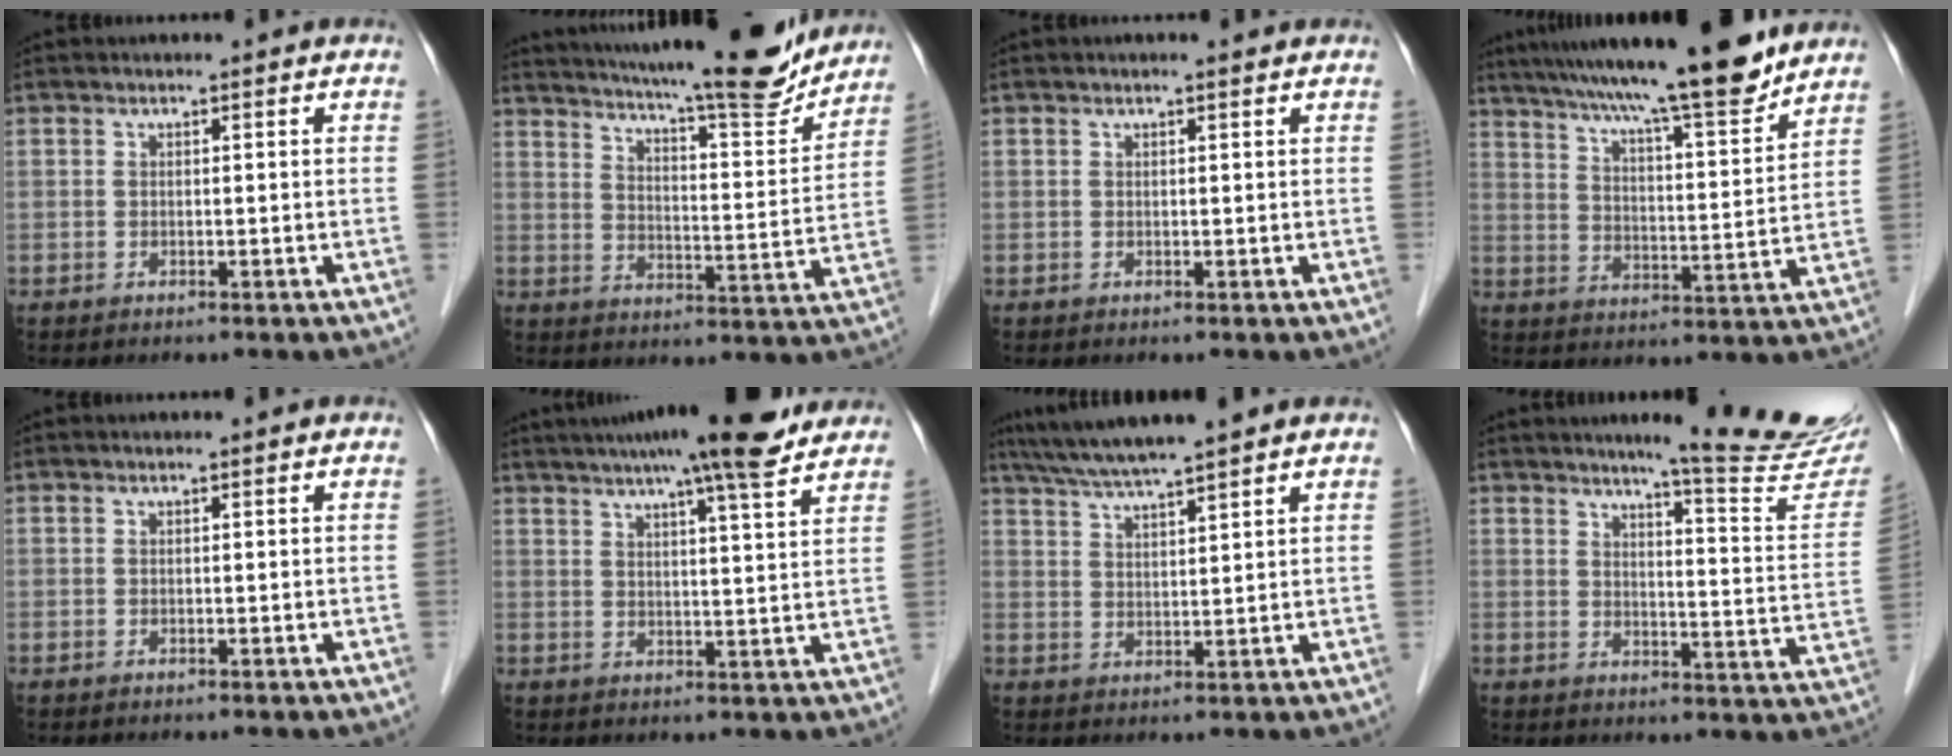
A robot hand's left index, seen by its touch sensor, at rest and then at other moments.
{"total": 20.7, "force": [18.7, 2.0, 8.8], "torque": [-0.139, -0.037, 0.249]}
{"total": 0.8, "force": [0.6, 0.0, 0.6], "torque": [-0.012, 0.002, 0.009]}
{"total": 18.1, "force": [15.2, 0.6, 9.8], "torque": [-0.153, 0.005, 0.232]}
{"total": 0.0}
{"total": 14.7, "force": [11.7, 0.8, 8.8], "torque": [-0.134, 0.021, 0.155]}
{"total": 8.2, "force": [7.0, -0.7, 4.3], "torque": [-0.077, 0.021, 0.119]}
{"total": 16.7, "force": [14.6, -0.1, 8.0], "torque": [-0.094, -0.078, 0.169]}